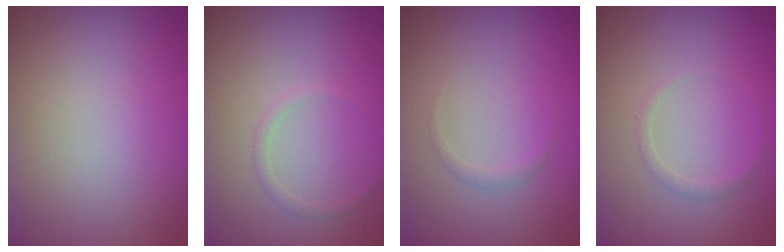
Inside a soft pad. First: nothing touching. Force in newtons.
{"total": 0.8, "press": 0.8, "slide": 0.0}
{"total": 0.8, "press": 0.8, "slide": 0.0}
{"total": 0.9, "press": 0.9, "slide": 0.0}